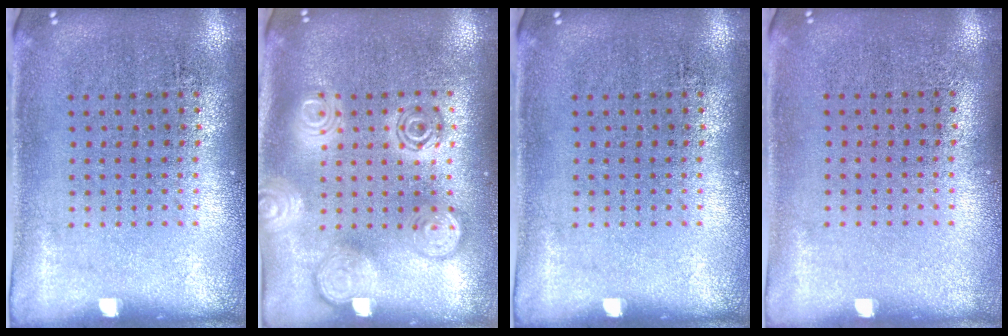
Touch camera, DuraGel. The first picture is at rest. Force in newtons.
{"total": 2.8, "press": 2.8, "slide": 0.4}
{"total": 0.0}
{"total": 0.0}